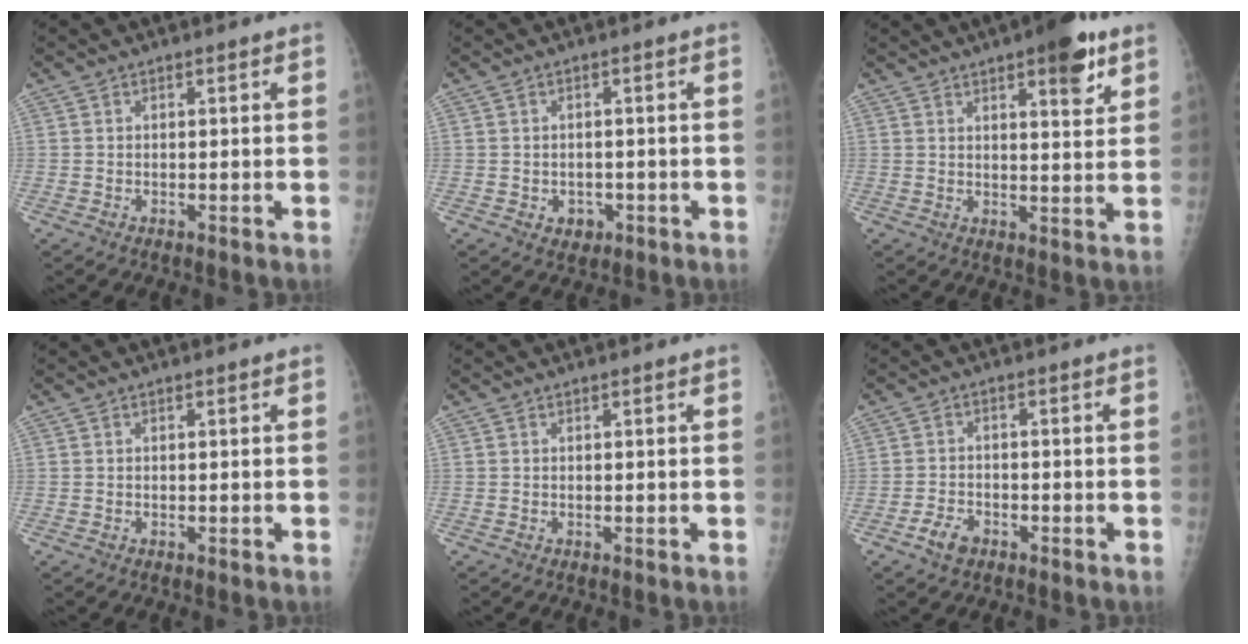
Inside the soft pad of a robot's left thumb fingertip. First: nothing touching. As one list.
[{"total": 3.1, "force": [-1.0, 2.6, 1.3], "torque": [-0.004, 0.004, -0.007]}, {"total": 9.1, "force": [5.2, 2.8, 6.9], "torque": [-0.076, -0.023, 0.066]}, {"total": 0.0}, {"total": 0.0}, {"total": 3.9, "force": [-2.4, 2.4, 1.9], "torque": [-0.033, 0.014, -0.041]}]